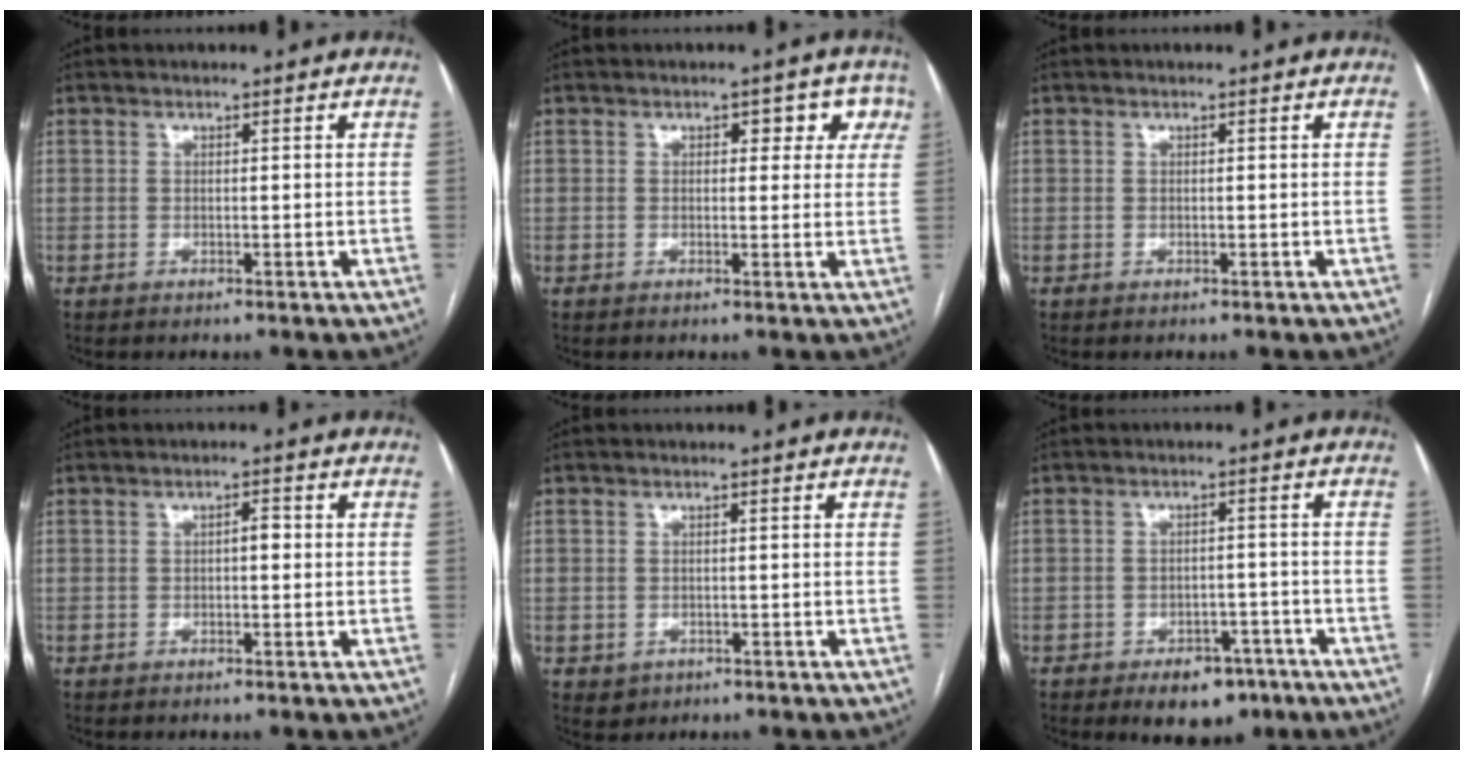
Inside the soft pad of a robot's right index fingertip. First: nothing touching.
{"total": 4.6, "force": [1.9, 2.9, 3.0], "torque": [-0.011, 0.017, 0.016]}
{"total": 0.0}
{"total": 1.6, "force": [0.0, 0.7, 1.5], "torque": [-0.021, 0.010, -0.001]}
{"total": 2.4, "force": [-0.6, 2.3, 0.4], "torque": [0.000, 0.004, 0.000]}
{"total": 6.5, "force": [-4.3, 3.8, 3.0], "torque": [-0.033, 0.010, -0.055]}